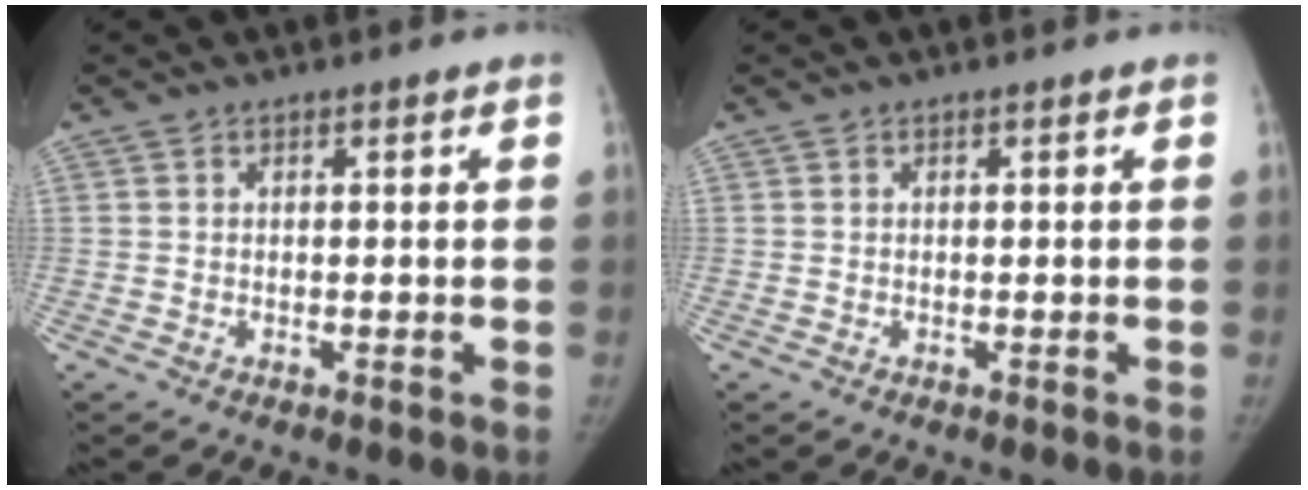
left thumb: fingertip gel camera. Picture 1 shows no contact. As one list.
[{"total": 0.0}]